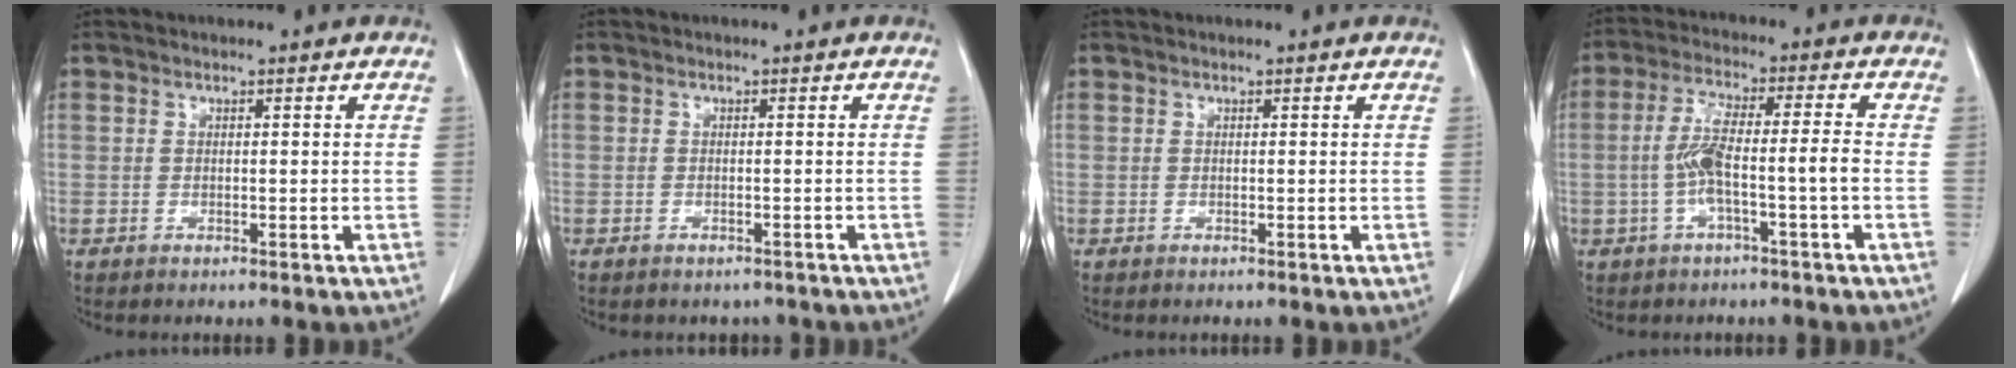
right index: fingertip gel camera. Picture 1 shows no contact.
{"total": 2.4, "force": [-2.1, 1.1, 0.4], "torque": [-0.008, -0.001, -0.024]}
{"total": 0.0}
{"total": 7.1, "force": [-1.7, 0.1, 6.9], "torque": [-0.139, 0.021, -0.029]}